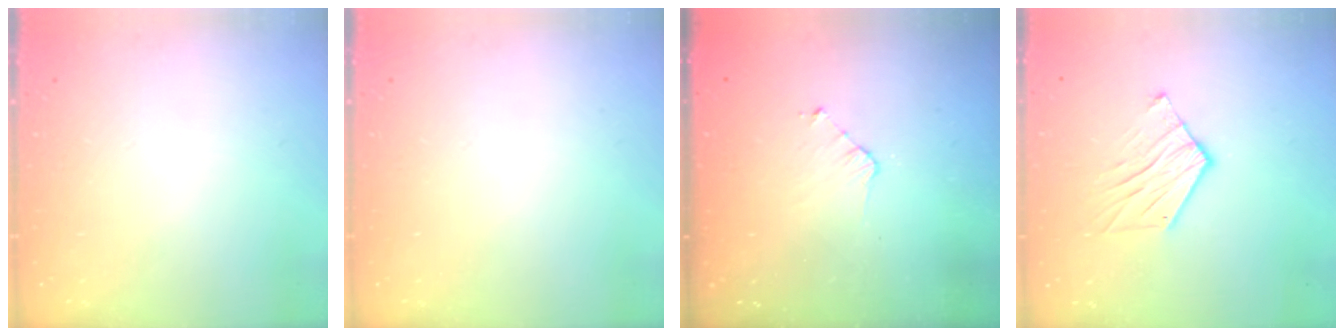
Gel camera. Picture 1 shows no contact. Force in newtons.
{"total": 0.0}
{"total": 5.4, "press": 5.4, "slide": 0.3}
{"total": 8.9, "press": 8.9, "slide": 0.6}